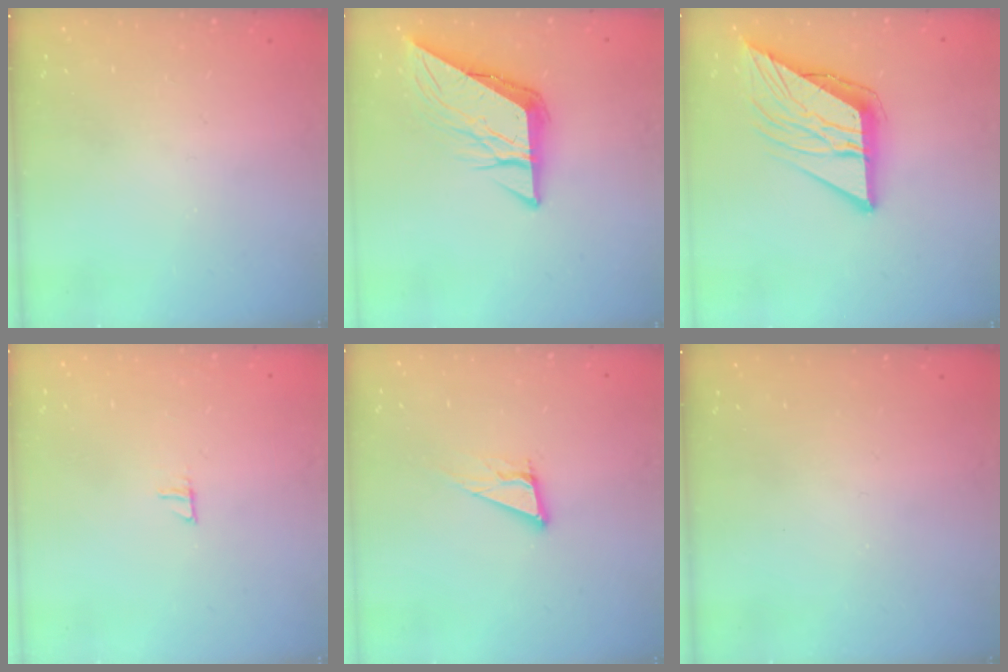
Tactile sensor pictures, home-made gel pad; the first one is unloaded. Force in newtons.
{"total": 9.3, "press": 9.2, "slide": 1.2}
{"total": 12.2, "press": 12.1, "slide": 1.4}
{"total": 3.7, "press": 3.7, "slide": 0.3}
{"total": 7.6, "press": 7.3, "slide": 2.3}
{"total": 0.0}